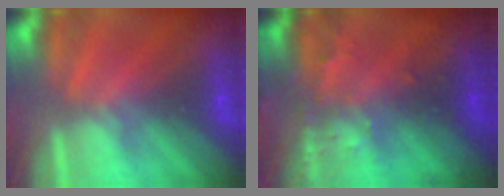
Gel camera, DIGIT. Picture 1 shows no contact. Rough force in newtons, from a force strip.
{"total": 7.5}